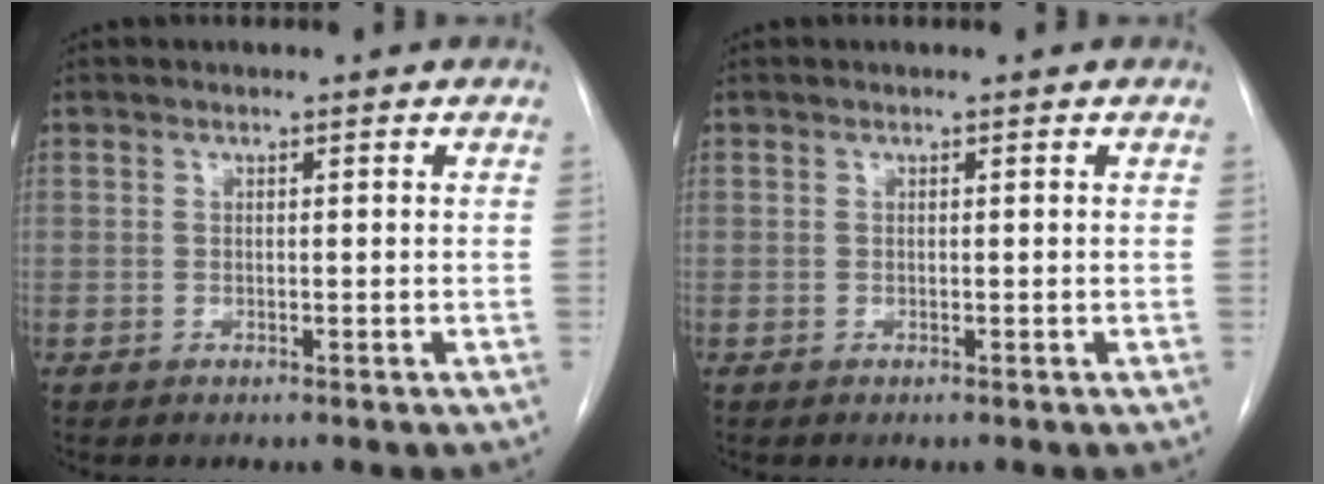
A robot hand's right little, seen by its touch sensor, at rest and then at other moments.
{"total": 0.0}